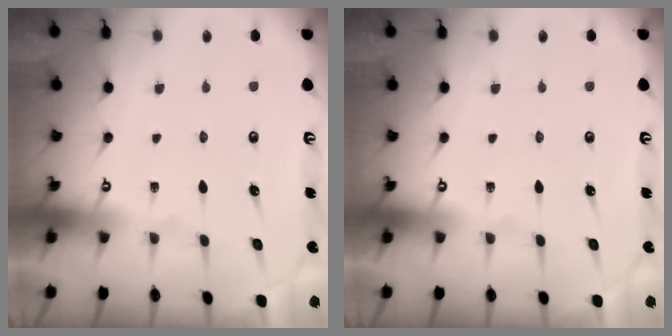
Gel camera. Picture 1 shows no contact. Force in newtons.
{"total": 0.0}